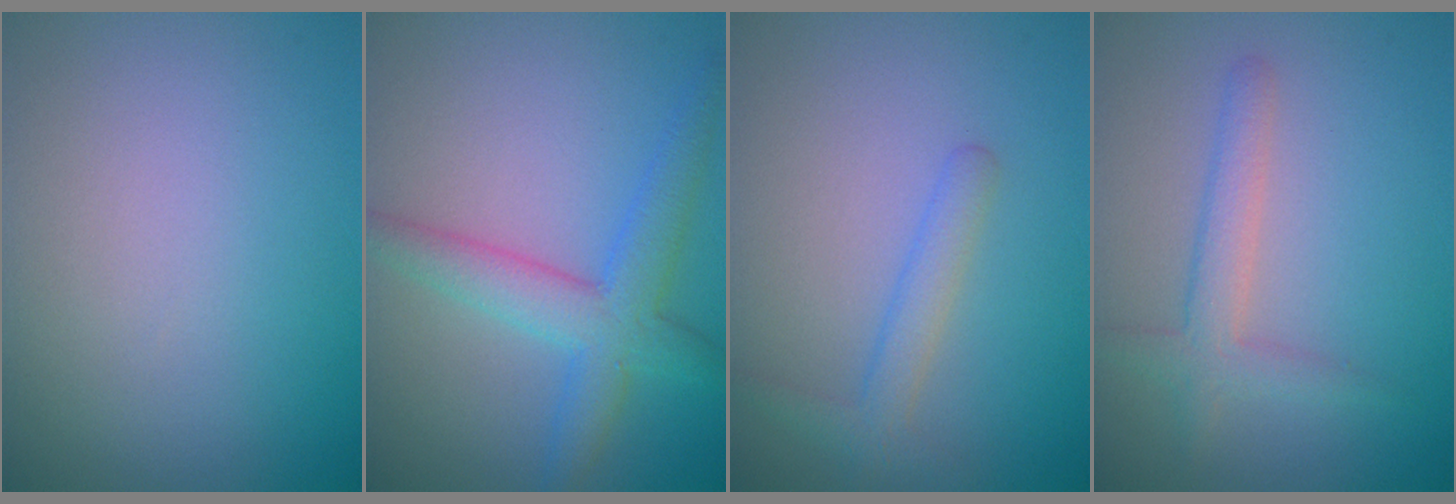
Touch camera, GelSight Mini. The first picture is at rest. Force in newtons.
{"total": 4.5, "press": 4.5, "slide": 0.1}
{"total": 2.0, "press": 1.9, "slide": 0.1}
{"total": 2.5, "press": 2.5, "slide": 0.2}